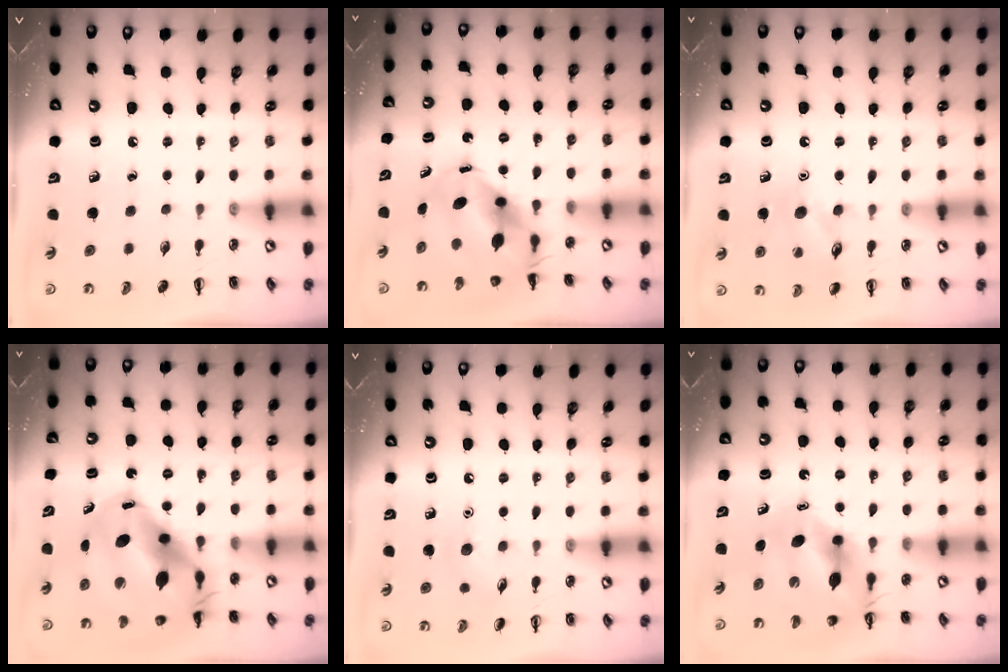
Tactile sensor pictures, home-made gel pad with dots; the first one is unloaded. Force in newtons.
{"total": 8.5, "press": 8.3, "slide": 2.0}
{"total": 10.5, "press": 10.4, "slide": 1.4}
{"total": 15.8, "press": 15.2, "slide": 4.2}
{"total": 5.8, "press": 5.6, "slide": 1.6}
{"total": 9.3, "press": 9.0, "slide": 2.5}